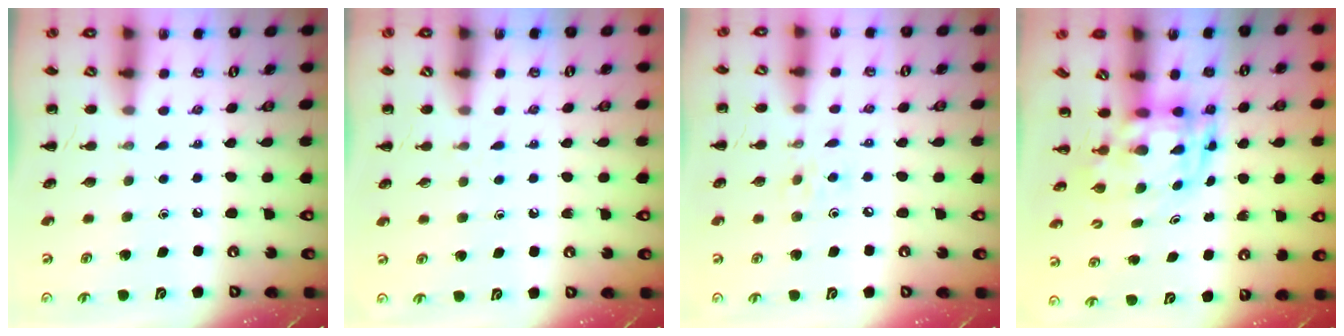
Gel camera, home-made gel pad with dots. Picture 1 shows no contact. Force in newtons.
{"total": 3.7, "press": 3.4, "slide": 1.5}
{"total": 3.6, "press": 3.5, "slide": 0.9}
{"total": 3.1, "press": 3.1, "slide": 0.7}